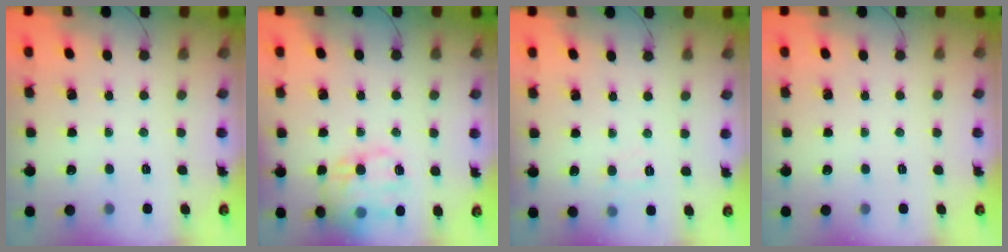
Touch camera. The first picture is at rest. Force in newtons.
{"total": 17.0, "press": 16.9, "slide": 1.8}
{"total": 5.0, "press": 4.9, "slide": 1.1}
{"total": 0.0}